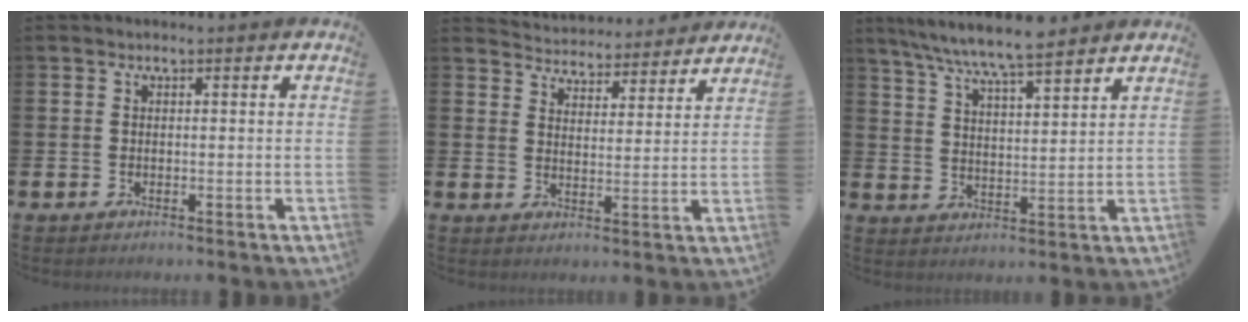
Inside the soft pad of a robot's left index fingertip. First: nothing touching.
{"total": 4.9, "force": [4.7, 1.1, -0.3], "torque": [-0.010, -0.042, 0.081]}
{"total": 7.9, "force": [7.4, 0.4, 2.6], "torque": [-0.076, -0.034, 0.134]}